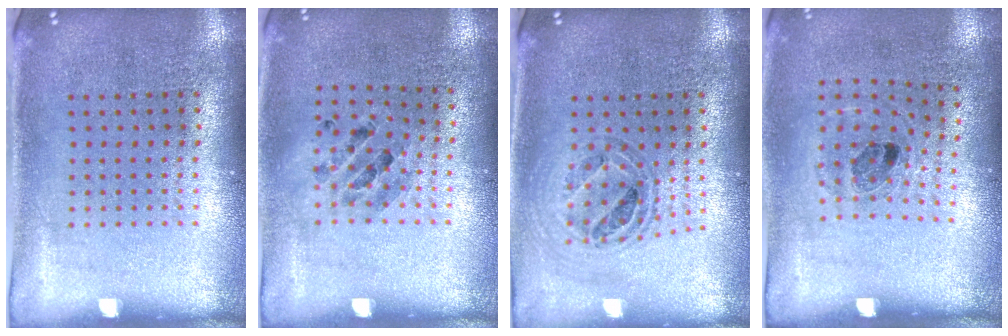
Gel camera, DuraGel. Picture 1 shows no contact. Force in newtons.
{"total": 0.9, "press": 0.9, "slide": 0.1}
{"total": 0.8, "press": 0.8, "slide": 0.1}
{"total": 1.0, "press": 0.9, "slide": 0.6}